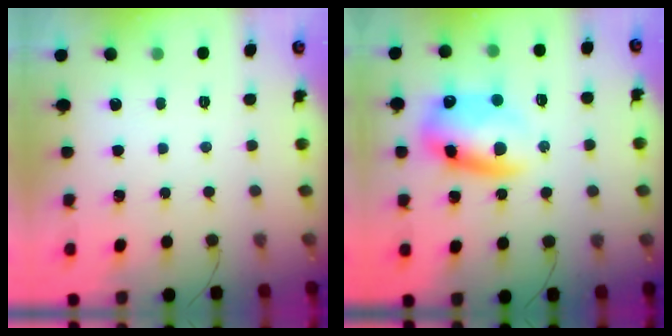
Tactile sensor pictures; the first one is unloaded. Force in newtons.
{"total": 12.7, "press": 12.4, "slide": 2.8}